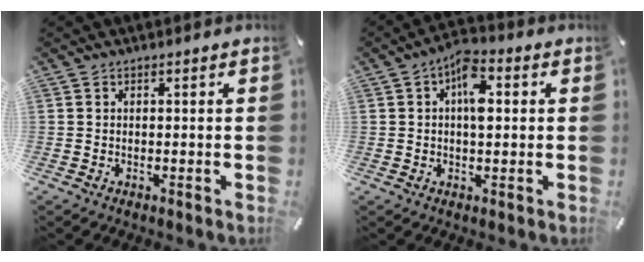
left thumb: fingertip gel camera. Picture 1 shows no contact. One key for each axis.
{"total": 7.4, "fx": 1.2, "fy": 3.9, "fz": 6.2, "tx": -0.090, "ty": 0.001, "tz": 0.015}